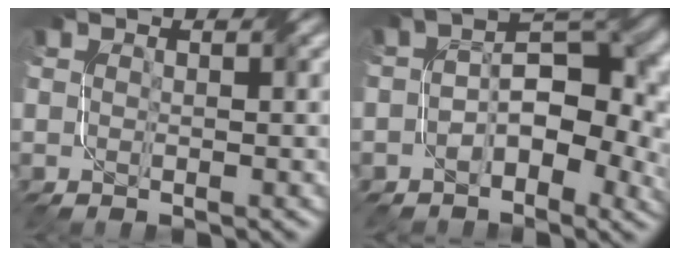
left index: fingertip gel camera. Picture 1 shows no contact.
{"total": 8.1, "force": [-1.4, 4.6, 6.5], "torque": [-0.082, 0.008, -0.027]}